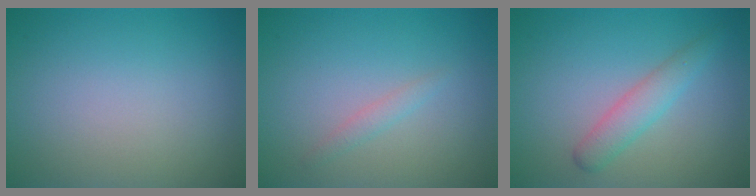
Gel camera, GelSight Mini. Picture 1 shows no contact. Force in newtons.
{"total": 0.9, "press": 0.8, "slide": 0.0}
{"total": 2.5, "press": 2.5, "slide": 0.1}